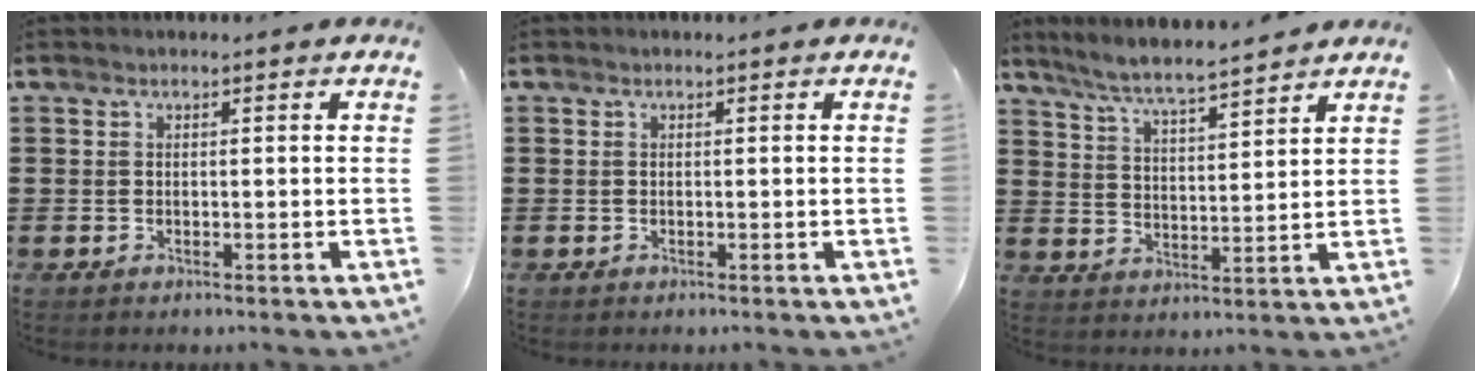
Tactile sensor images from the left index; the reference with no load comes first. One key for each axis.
{"total": 0.0}
{"total": 5.6, "fx": 5.3, "fy": -0.3, "fz": 1.9, "tx": -0.060, "ty": -0.030, "tz": 0.089}